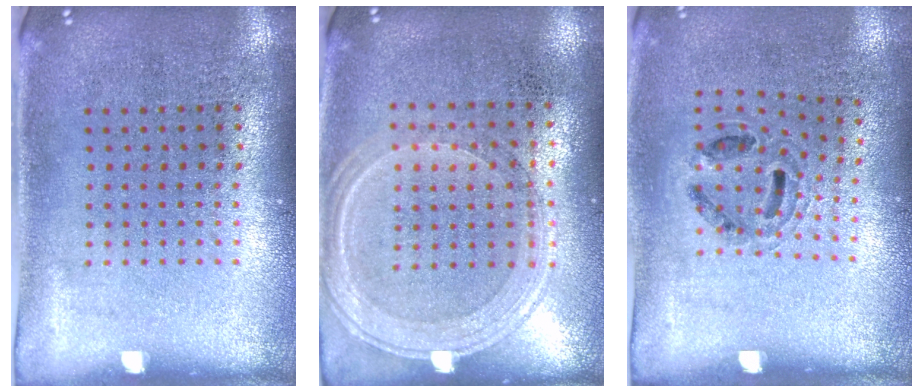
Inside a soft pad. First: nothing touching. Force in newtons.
{"total": 1.2, "press": 1.1, "slide": 0.3}
{"total": 1.0, "press": 0.8, "slide": 0.5}